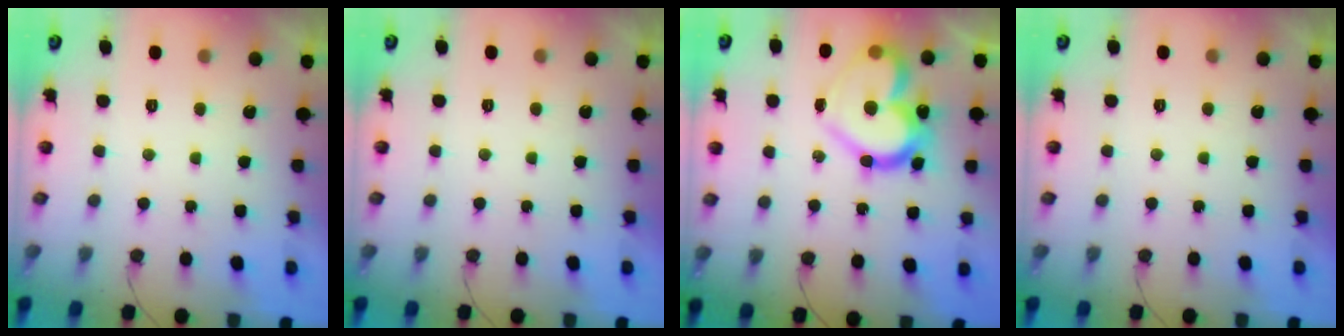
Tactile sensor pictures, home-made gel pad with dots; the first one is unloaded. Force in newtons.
{"total": 1.7, "press": 1.7, "slide": 0.0}
{"total": 20.6, "press": 20.6, "slide": 1.8}
{"total": 1.7, "press": 1.7, "slide": 0.0}